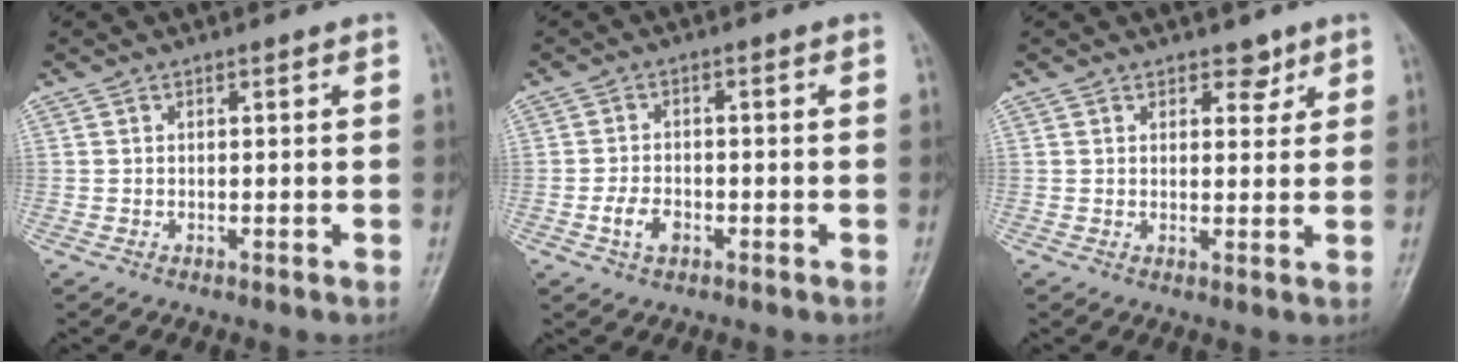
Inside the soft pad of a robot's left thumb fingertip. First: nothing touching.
{"total": 3.9, "force": [-1.6, 2.5, 2.5], "torque": [-0.045, 0.011, -0.030]}
{"total": 3.3, "force": [2.2, 1.9, 1.5], "torque": [0.002, -0.012, 0.031]}